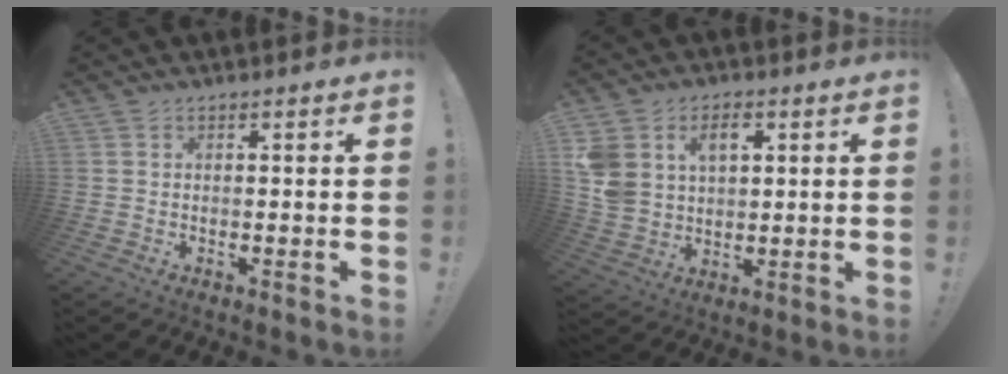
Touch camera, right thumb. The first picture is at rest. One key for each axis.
{"total": 9.3, "fx": 3.8, "fy": 7.0, "fz": 4.7, "tx": -0.087, "ty": -0.011, "tz": 0.075}